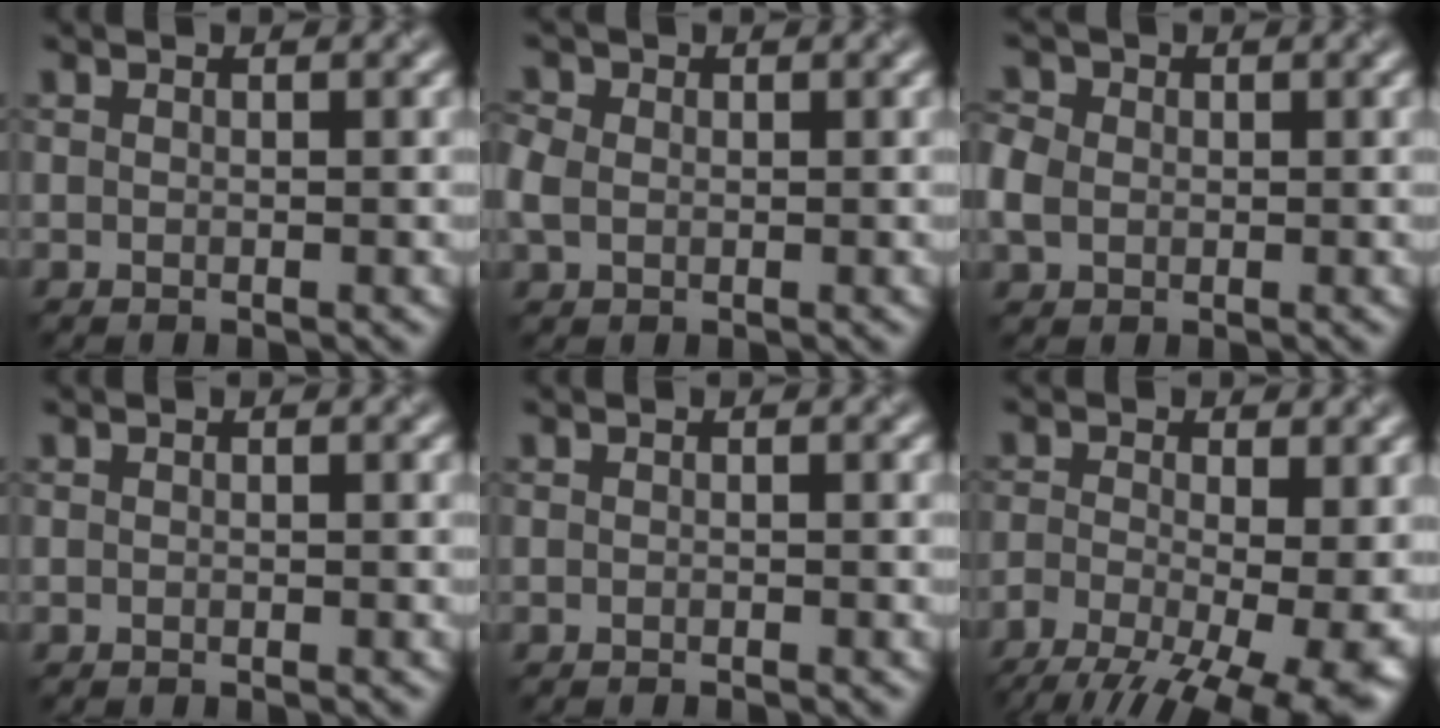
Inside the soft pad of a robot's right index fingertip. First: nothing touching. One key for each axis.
{"total": 2.1, "fx": 0.3, "fy": 1.9, "fz": 1.0, "tx": -0.029, "ty": 0.010, "tz": 0.000}
{"total": 3.0, "fx": 0.2, "fy": 2.7, "fz": 1.3, "tx": -0.046, "ty": 0.016, "tz": 0.004}
{"total": 0.5, "fx": -0.5, "fy": 0.0, "fz": 0.2, "tx": 0.002, "ty": -0.003, "tz": -0.009}
{"total": 1.1, "fx": -1.0, "fy": 0.1, "fz": 0.4, "tx": 0.001, "ty": 0.000, "tz": -0.013}
{"total": 14.4, "fx": -7.9, "fy": 6.6, "fz": 10.0, "tx": -0.164, "ty": -0.034, "tz": -0.088}